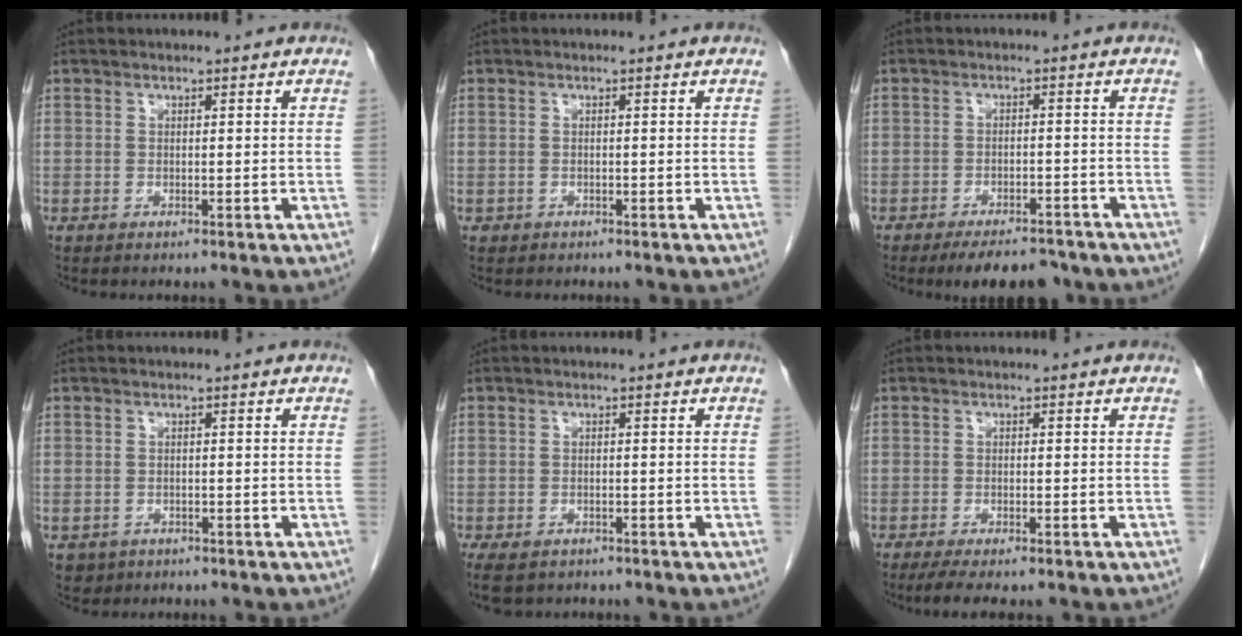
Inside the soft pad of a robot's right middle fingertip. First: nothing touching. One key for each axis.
{"total": 0.6, "fx": -0.3, "fy": 0.4, "fz": 0.0, "tx": -0.010, "ty": 0.003, "tz": -0.005}
{"total": 6.9, "fx": -5.8, "fy": 2.5, "fz": 2.8, "tx": -0.031, "ty": -0.003, "tz": -0.086}
{"total": 2.2, "fx": -1.2, "fy": 1.9, "fz": 0.3, "tx": -0.006, "ty": 0.004, "tz": -0.016}
{"total": 5.5, "fx": -4.0, "fy": 3.0, "fz": 2.3, "tx": -0.042, "ty": -0.007, "tz": -0.060}
{"total": 3.8, "fx": -2.9, "fy": 0.4, "fz": 2.4, "tx": -0.040, "ty": -0.009, "tz": -0.045}